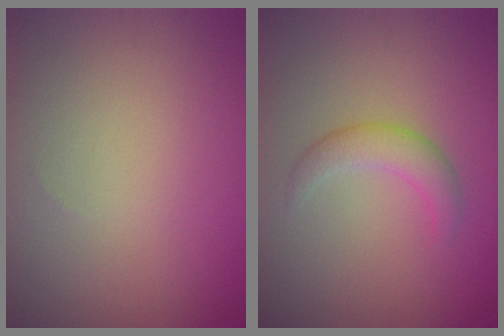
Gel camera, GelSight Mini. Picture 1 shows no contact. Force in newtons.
{"total": 2.2, "press": 2.2, "slide": 0.2}